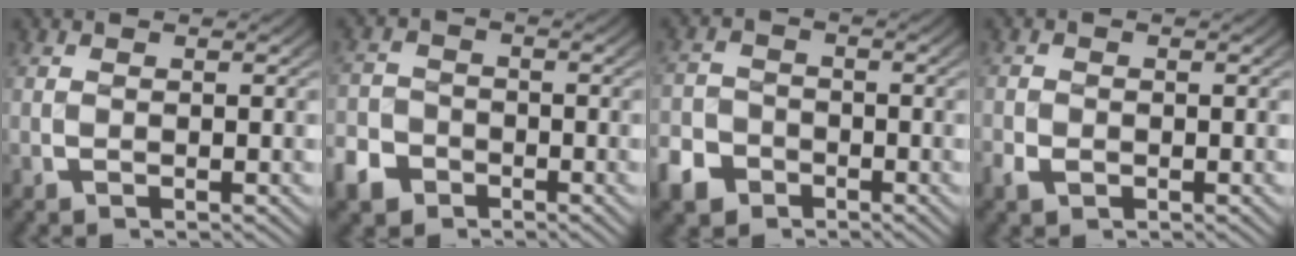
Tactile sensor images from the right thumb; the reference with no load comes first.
{"total": 4.8, "force": [-3.5, 3.3, 0.3], "torque": [-0.007, -0.020, -0.061]}
{"total": 5.5, "force": [-3.8, 3.9, 0.6], "torque": [-0.011, -0.023, -0.067]}
{"total": 1.3, "force": [-0.9, 1.0, 0.0], "torque": [-0.003, -0.010, -0.016]}